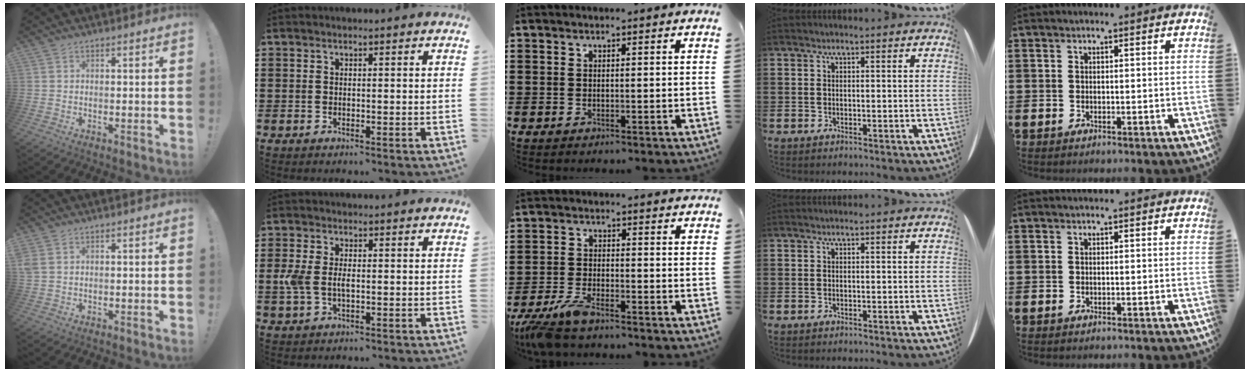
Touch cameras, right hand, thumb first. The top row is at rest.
{"thumb": {"total": 2.4, "force": [1.0, 1.3, 1.8], "torque": [-0.043, 0.001, 0.018]}, "index": {"total": 3.8, "force": [-0.3, 2.1, 3.1], "torque": [-0.082, -0.003, -0.013]}, "middle": {"total": 4.9, "force": [-4.3, 0.7, 2.4], "torque": [-0.067, -0.010, -0.089]}}